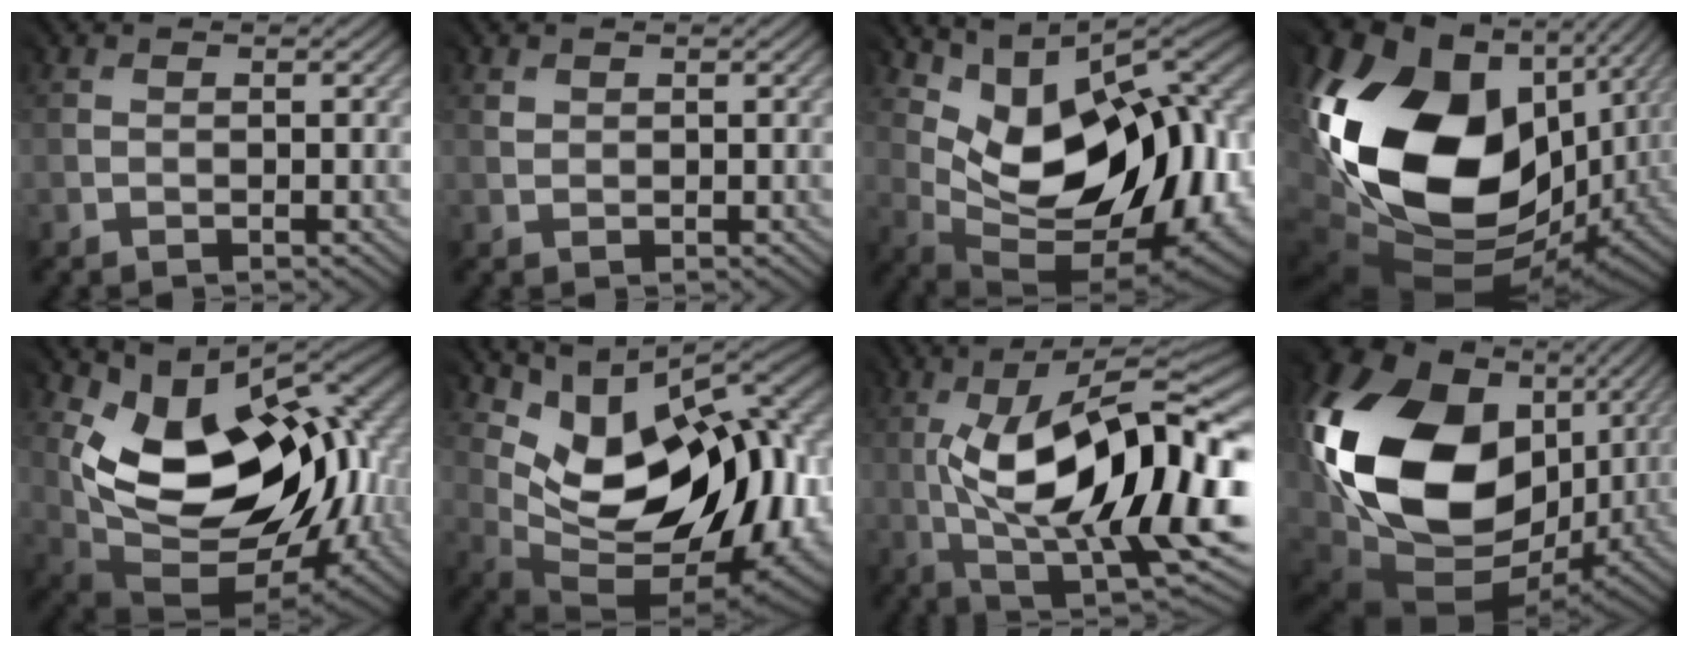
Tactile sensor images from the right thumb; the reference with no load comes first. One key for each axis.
{"total": 1.8, "fx": 1.4, "fy": 1.1, "fz": -0.2, "tx": 0.005, "ty": 0.001, "tz": 0.025}
{"total": 16.1, "fx": 2.9, "fy": 8.3, "fz": 13.4, "tx": -0.203, "ty": 0.012, "tz": 0.065}
{"total": 20.2, "fx": 1.2, "fy": 15.2, "fz": 13.3, "tx": -0.353, "ty": -0.043, "tz": 0.071}
{"total": 14.9, "fx": 3.7, "fy": 9.0, "fz": 11.3, "tx": -0.161, "ty": -0.011, "tz": 0.076}
{"total": 15.4, "fx": 4.1, "fy": 8.0, "fz": 12.5, "tx": -0.187, "ty": 0.010, "tz": 0.088}
{"total": 16.7, "fx": -1.0, "fy": 5.9, "fz": 15.6, "tx": -0.246, "ty": 0.013, "tz": -0.018}
{"total": 20.3, "fx": 3.3, "fy": 15.3, "fz": 13.0, "tx": -0.363, "ty": -0.024, "tz": 0.095}